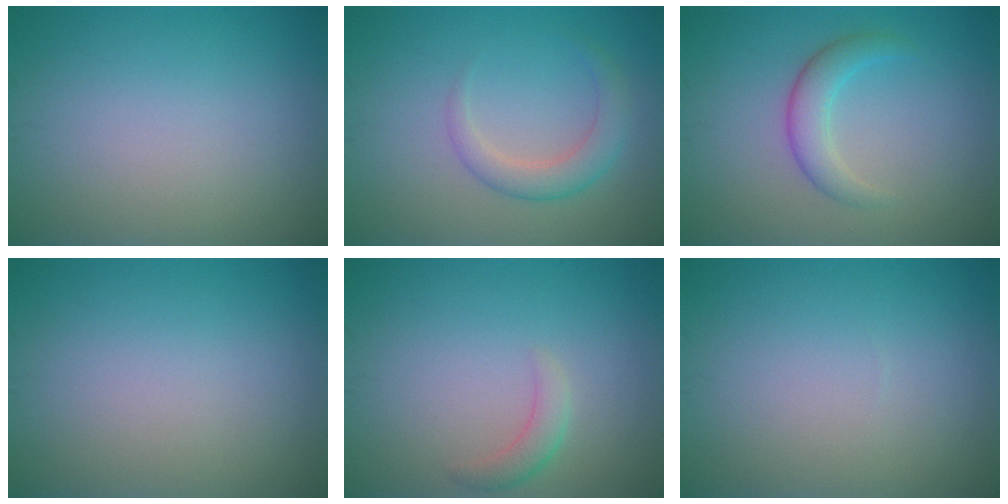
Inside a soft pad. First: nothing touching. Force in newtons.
{"total": 2.8, "press": 2.8, "slide": 0.2}
{"total": 2.8, "press": 2.8, "slide": 0.1}
{"total": 0.0}
{"total": 1.7, "press": 1.7, "slide": 0.1}
{"total": 0.0}